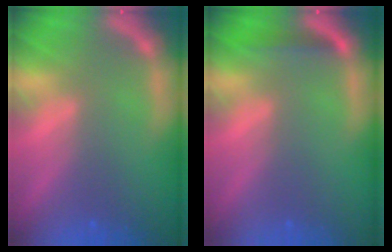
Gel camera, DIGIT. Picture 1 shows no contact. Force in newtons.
{"total": 1.4}